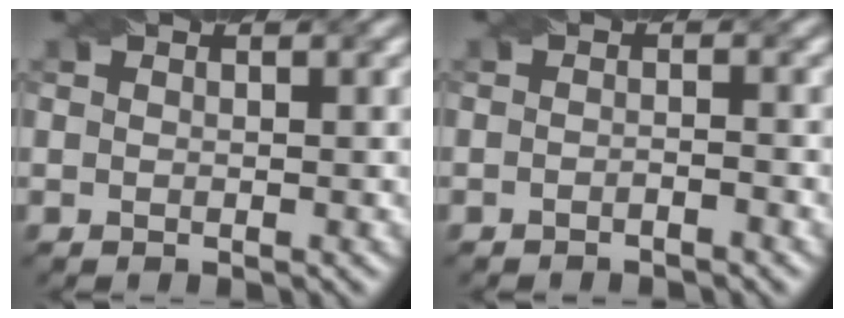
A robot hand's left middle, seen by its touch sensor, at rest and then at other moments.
{"total": 1.1, "force": [-0.9, 0.1, 0.6], "torque": [-0.012, 0.001, -0.016]}